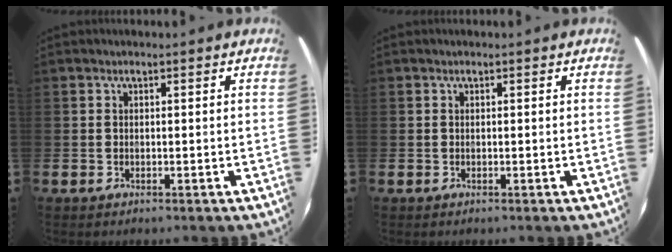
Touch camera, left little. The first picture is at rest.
{"total": 0.0}